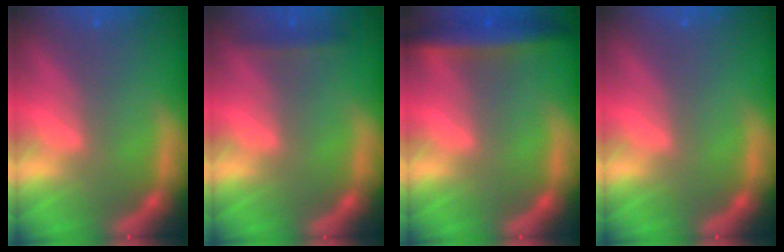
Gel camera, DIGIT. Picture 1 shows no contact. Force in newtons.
{"total": 1.4}
{"total": 5.0}
{"total": 0.0}